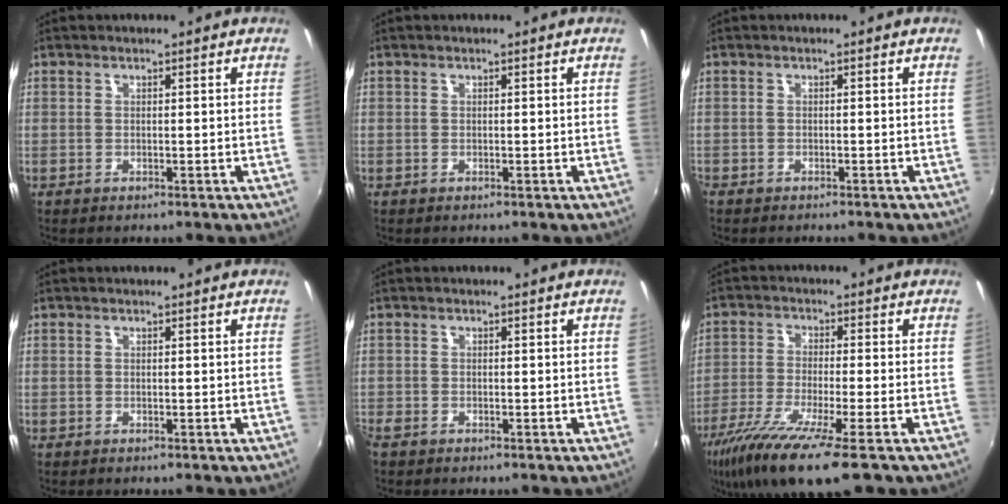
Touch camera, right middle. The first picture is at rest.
{"total": 0.0}
{"total": 1.9, "force": [-1.6, 0.8, 0.6], "torque": [-0.016, -0.008, -0.024]}
{"total": 0.0}
{"total": 2.5, "force": [-1.6, 1.4, 1.2], "torque": [-0.025, -0.007, -0.029]}
{"total": 14.2, "force": [-9.3, 1.7, 10.7], "torque": [-0.223, -0.053, -0.169]}